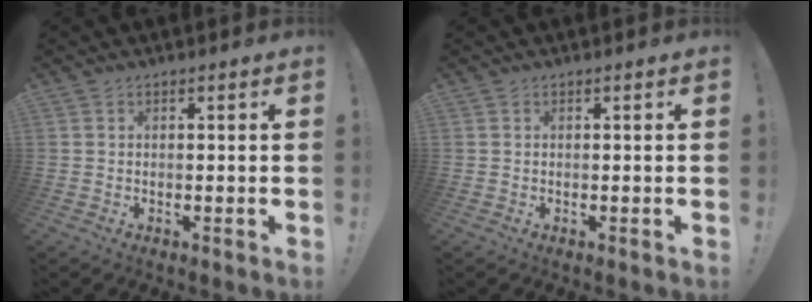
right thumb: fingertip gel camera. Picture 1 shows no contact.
{"total": 0.0}